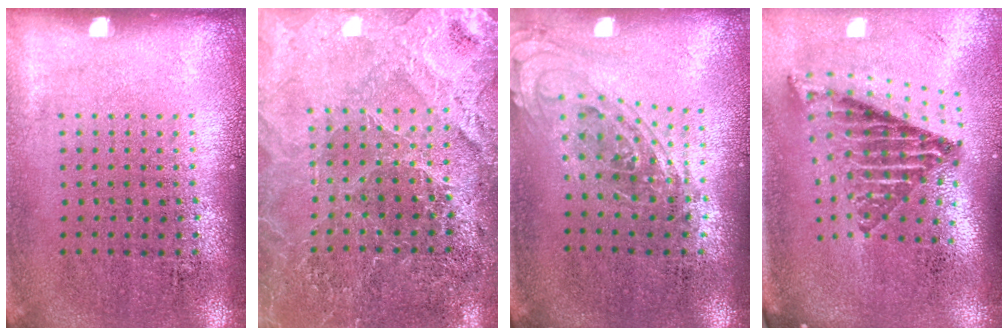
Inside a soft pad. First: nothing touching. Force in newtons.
{"total": 4.0, "press": 3.8, "slide": 1.3}
{"total": 0.9, "press": 0.9, "slide": 0.3}
{"total": 1.9, "press": 1.3, "slide": 1.5}